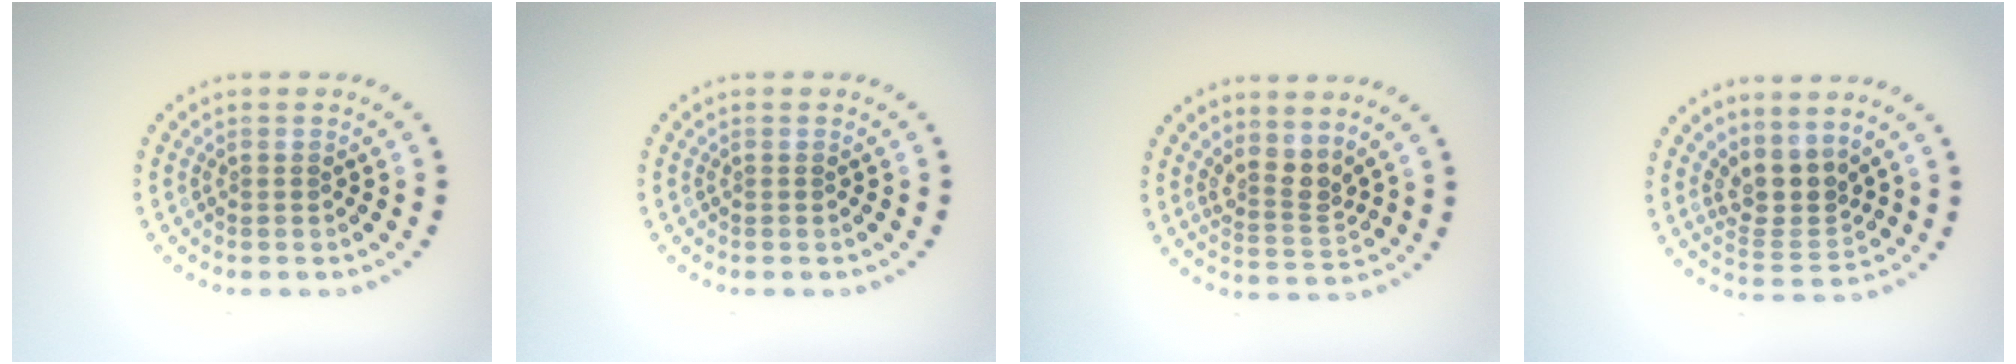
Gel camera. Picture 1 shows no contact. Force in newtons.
{"total": 0.0}
{"total": 2.8, "press": 2.0, "slide": 2.0}
{"total": 3.3, "press": 2.5, "slide": 2.1}